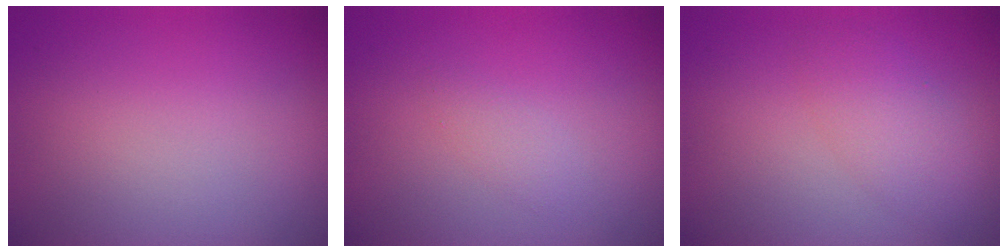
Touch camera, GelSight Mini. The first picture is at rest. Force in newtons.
{"total": 1.1, "press": 1.1, "slide": 0.1}
{"total": 3.0, "press": 3.0, "slide": 0.1}